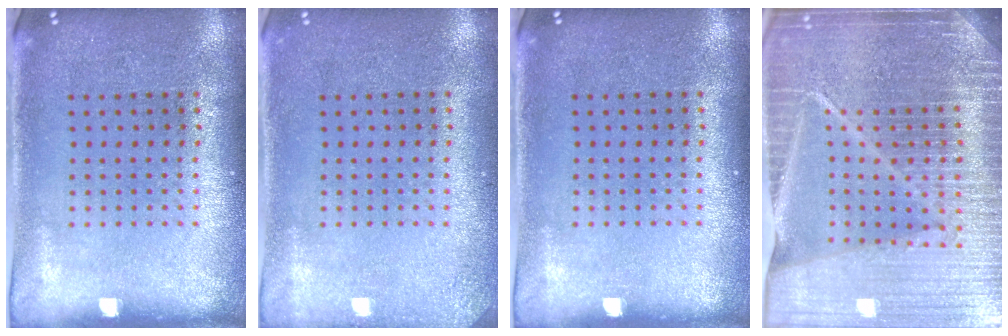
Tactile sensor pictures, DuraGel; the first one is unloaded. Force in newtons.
{"total": 1.4, "press": 1.4, "slide": 0.1}
{"total": 0.0}
{"total": 6.7, "press": 5.8, "slide": 3.4}